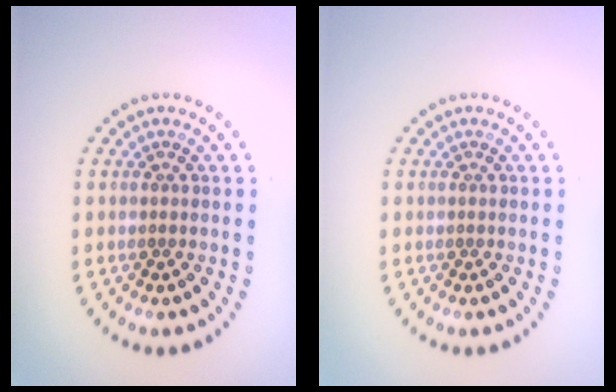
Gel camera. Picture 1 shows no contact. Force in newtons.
{"total": 0.0}